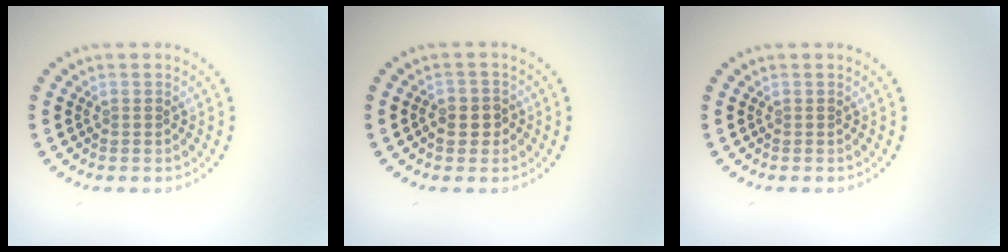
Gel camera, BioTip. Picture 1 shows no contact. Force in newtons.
{"total": 2.4, "press": 2.3, "slide": 0.9}
{"total": 0.0}